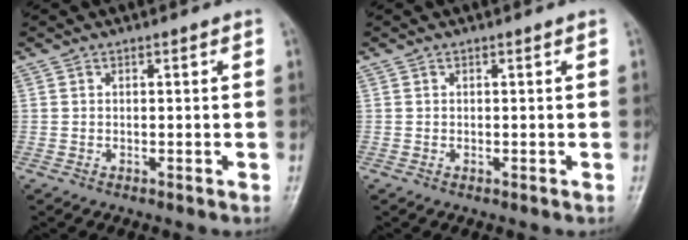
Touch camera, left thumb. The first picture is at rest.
{"total": 0.0}